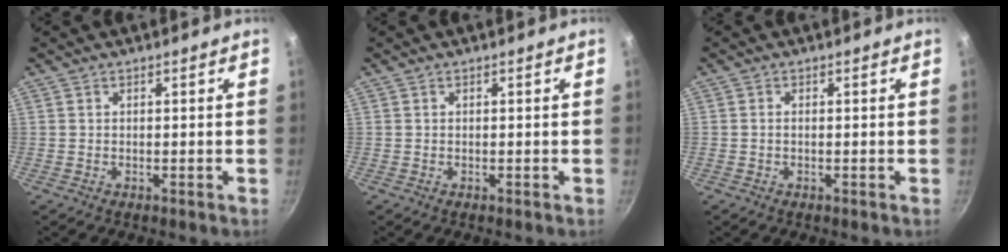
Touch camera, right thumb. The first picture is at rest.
{"total": 0.0}
{"total": 0.6, "force": [-0.1, 0.3, 0.5], "torque": [-0.010, 0.000, -0.002]}